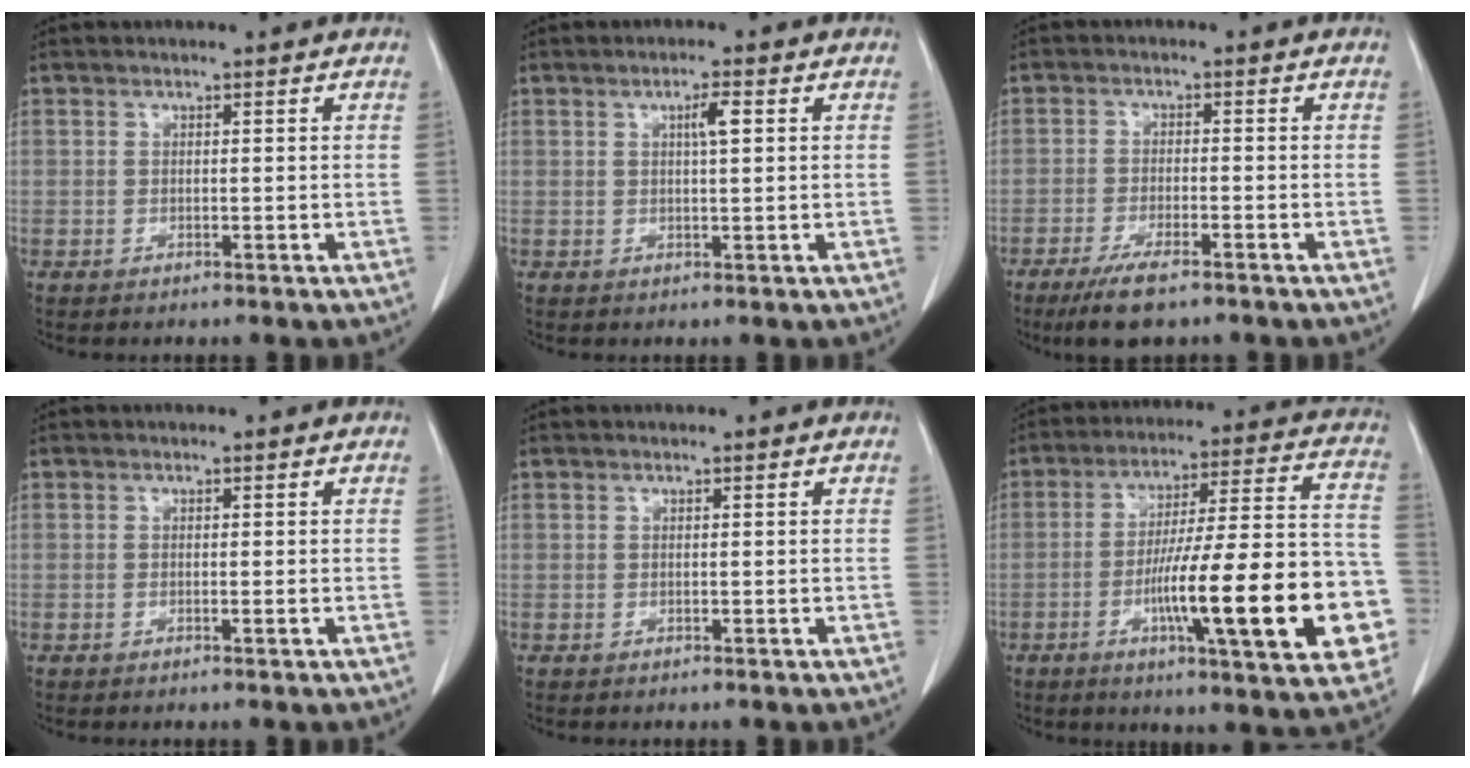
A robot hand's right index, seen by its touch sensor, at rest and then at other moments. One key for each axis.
{"total": 2.5, "fx": 0.8, "fy": 0.2, "fz": 2.3, "tx": -0.042, "ty": 0.001, "tz": 0.012}
{"total": 6.9, "fx": -4.9, "fy": 1.2, "fz": 4.7, "tx": -0.090, "ty": -0.018, "tz": -0.077}
{"total": 0.7, "fx": -0.2, "fy": 0.0, "fz": 0.6, "tx": -0.011, "ty": -0.002, "tz": -0.002}
{"total": 0.0}
{"total": 23.2, "fx": -6.7, "fy": 2.9, "fz": 22.0, "tx": -0.273, "ty": 0.012, "tz": -0.092}